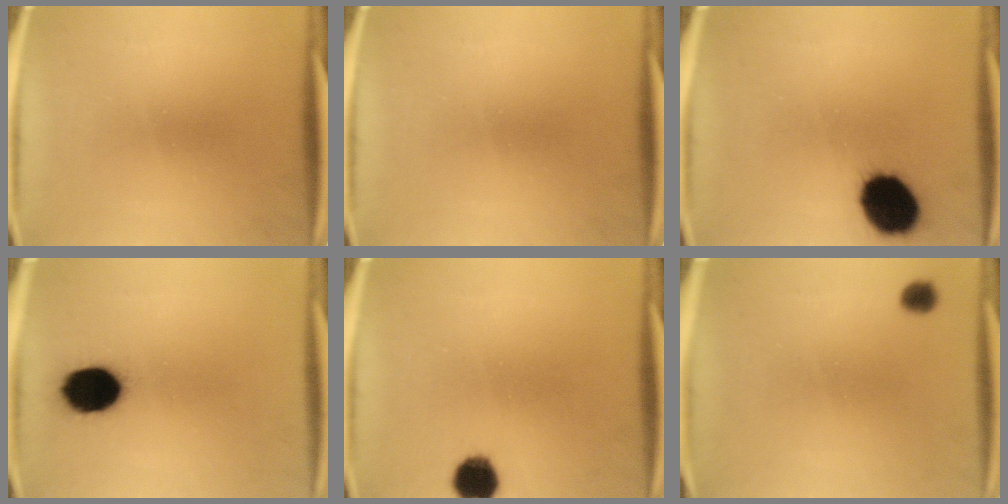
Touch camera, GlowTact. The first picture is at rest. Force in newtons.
{"total": 0.0}
{"total": 15.4}
{"total": 11.6}
{"total": 6.5}
{"total": 2.3}